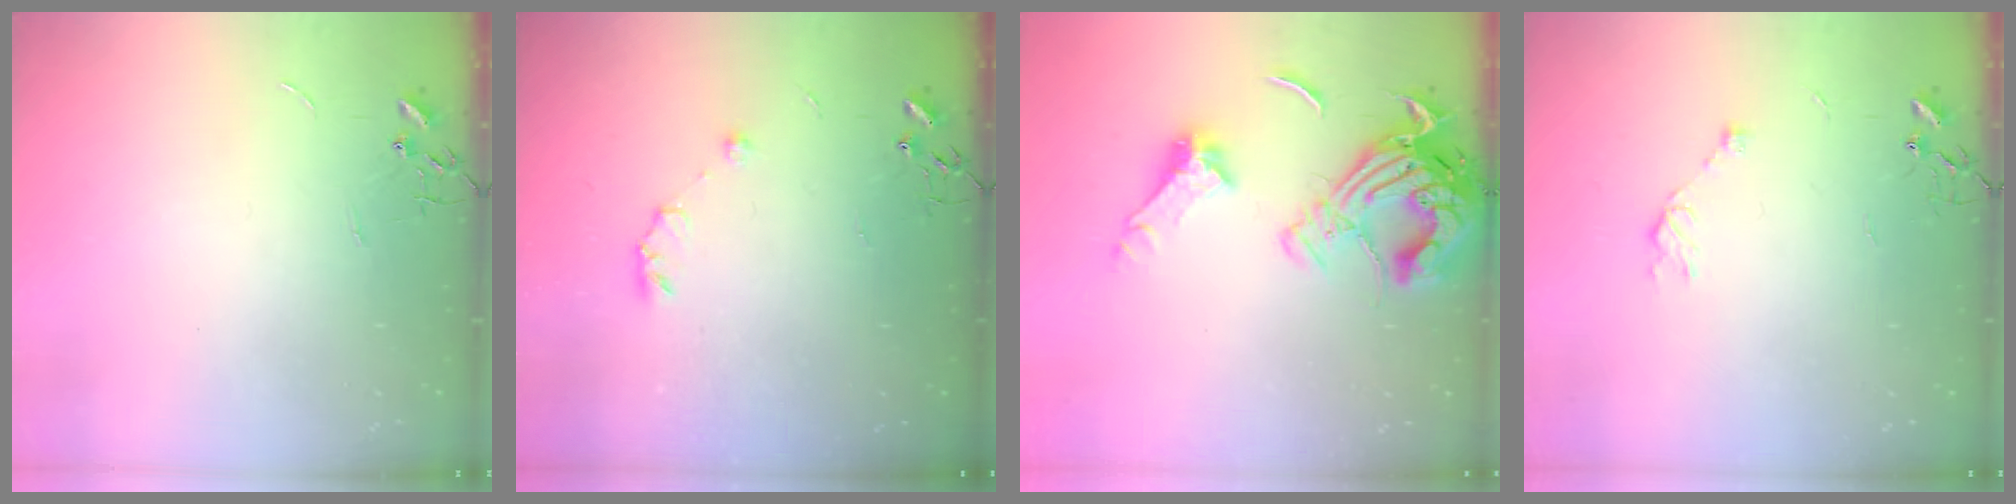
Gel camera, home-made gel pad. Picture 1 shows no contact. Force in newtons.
{"total": 6.0, "press": 6.0, "slide": 0.6}
{"total": 20.6, "press": 20.5, "slide": 2.2}
{"total": 5.8, "press": 5.7, "slide": 1.2}